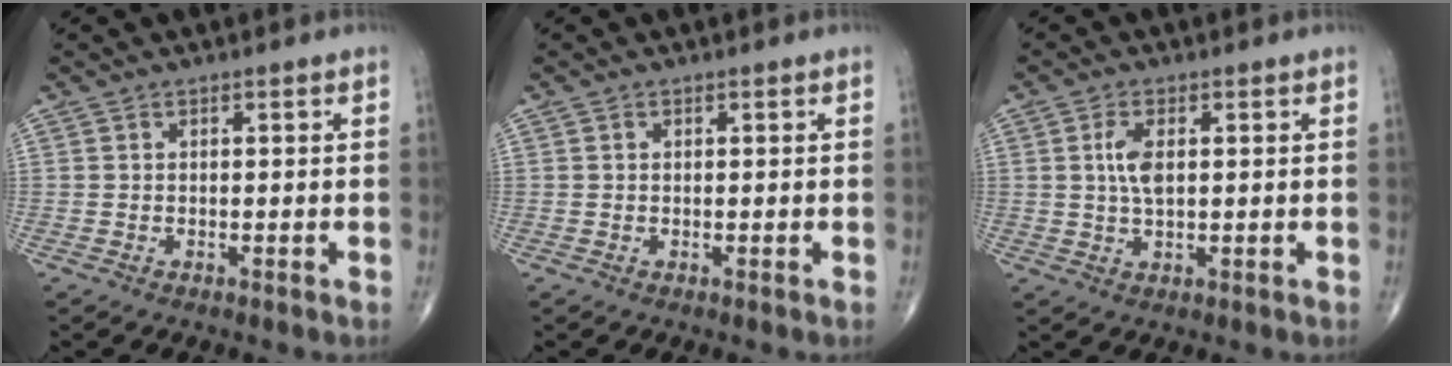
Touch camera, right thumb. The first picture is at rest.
{"total": 0.0}
{"total": 4.4, "force": [0.8, 2.0, 3.9], "torque": [-0.080, -0.001, 0.014]}